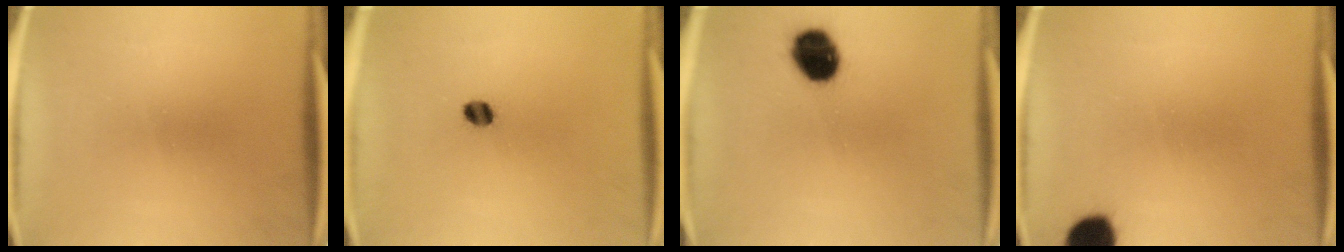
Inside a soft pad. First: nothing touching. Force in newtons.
{"total": 2.8}
{"total": 10.8}
{"total": 7.0}